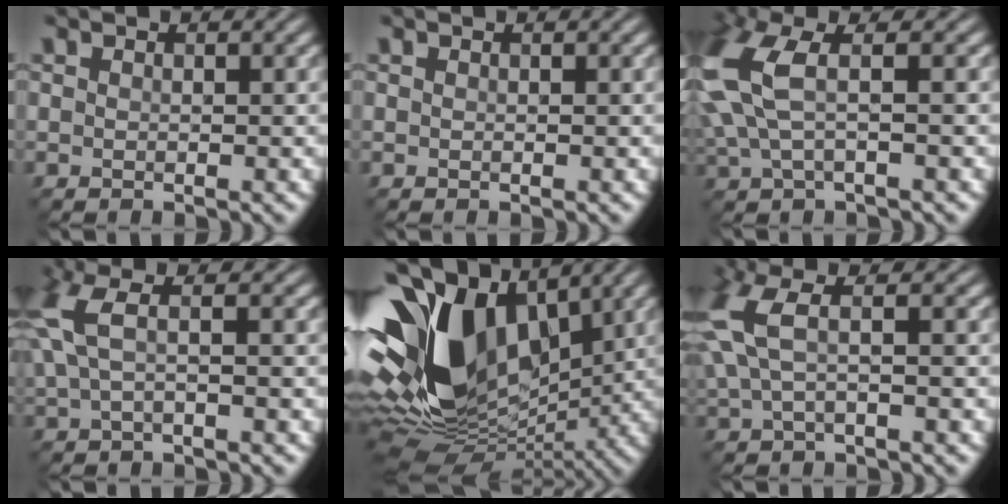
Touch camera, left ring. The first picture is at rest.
{"total": 0.0}
{"total": 5.4, "force": [0.9, 2.3, 4.8], "torque": [-0.138, 0.008, 0.016]}
{"total": 3.5, "force": [1.0, 1.2, 3.1], "torque": [-0.083, 0.006, 0.021]}
{"total": 15.1, "force": [2.3, 10.2, 10.8], "torque": [-0.240, 0.006, 0.044]}
{"total": 4.0, "force": [1.1, 1.5, 3.6], "torque": [-0.099, 0.008, 0.022]}